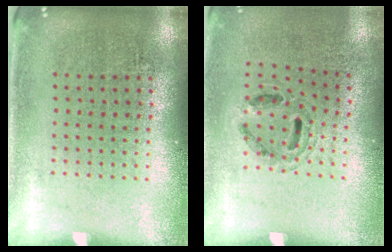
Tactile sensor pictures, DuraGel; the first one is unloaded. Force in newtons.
{"total": 0.8, "press": 0.8, "slide": 0.3}